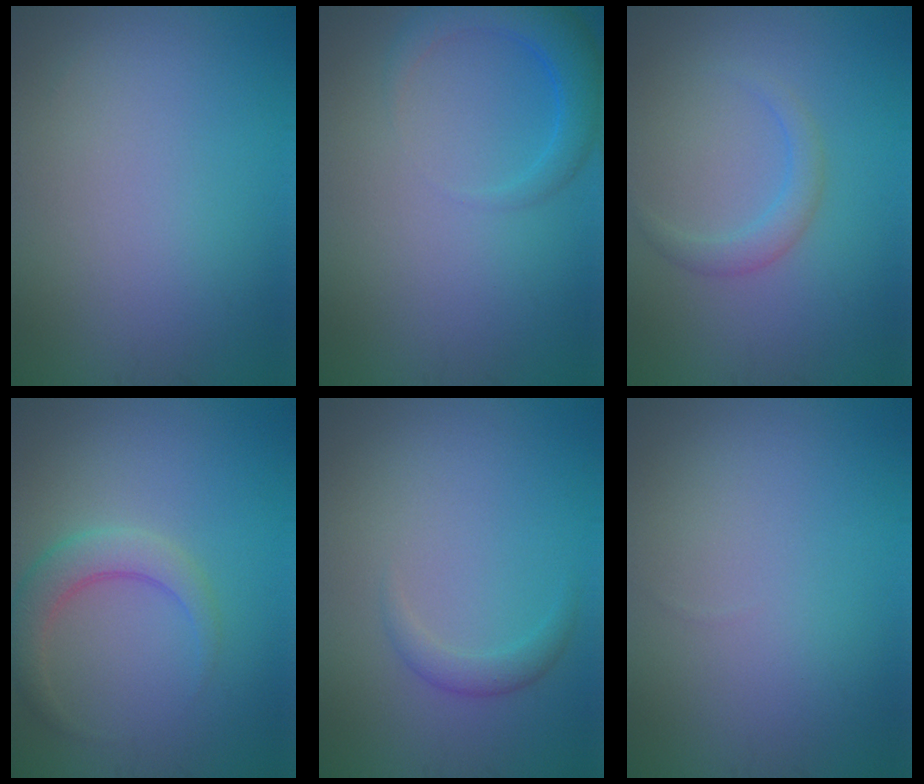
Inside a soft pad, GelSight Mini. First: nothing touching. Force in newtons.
{"total": 3.6, "press": 3.6, "slide": 0.4}
{"total": 1.8, "press": 1.8, "slide": 0.2}
{"total": 3.1, "press": 3.1, "slide": 0.3}
{"total": 1.5, "press": 1.5, "slide": 0.0}
{"total": 0.0}